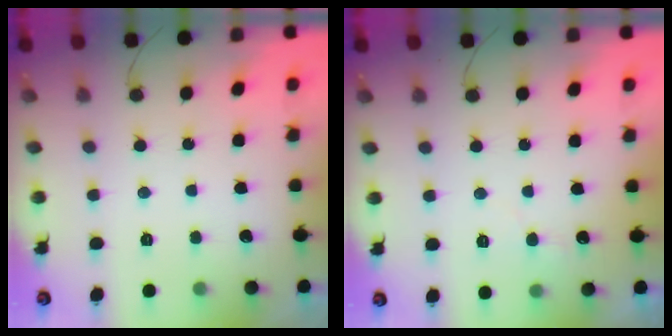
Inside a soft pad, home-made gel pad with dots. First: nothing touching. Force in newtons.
{"total": 3.8, "press": 3.7, "slide": 0.2}